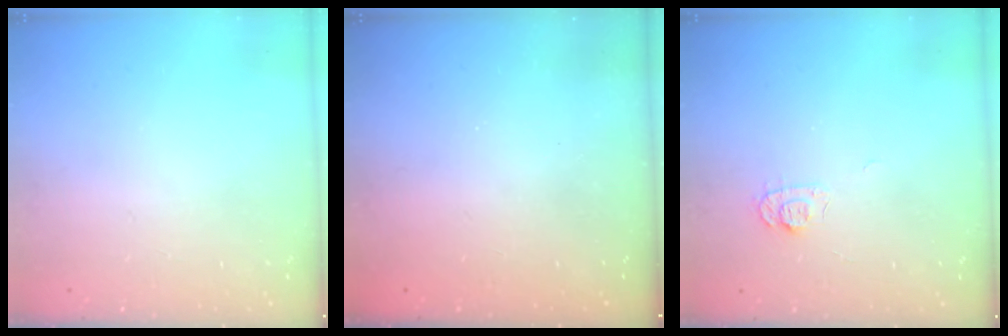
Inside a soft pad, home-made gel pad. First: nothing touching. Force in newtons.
{"total": 2.4, "press": 2.3, "slide": 0.8}
{"total": 6.1, "press": 6.1, "slide": 0.7}